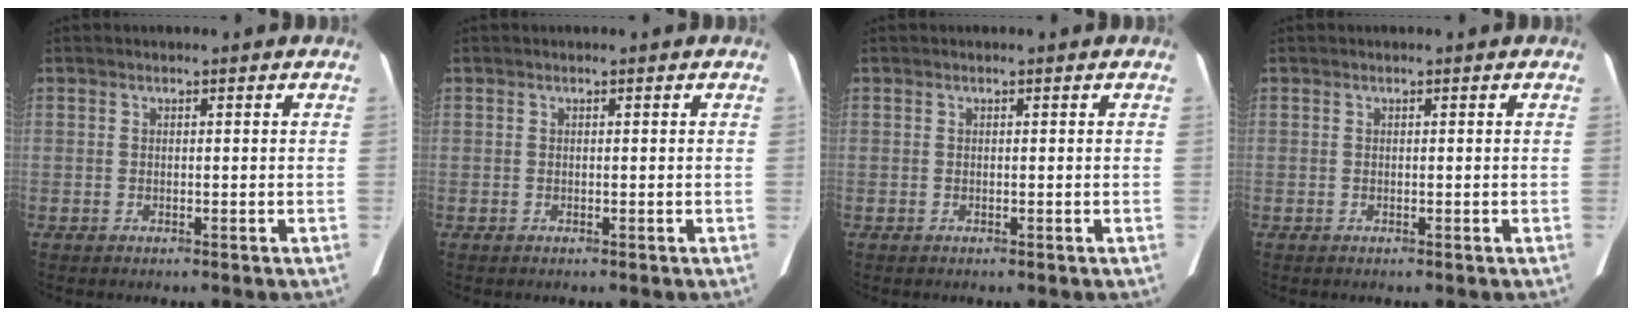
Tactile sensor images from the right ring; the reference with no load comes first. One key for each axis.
{"total": 0.0}
{"total": 0.0}
{"total": 0.0}